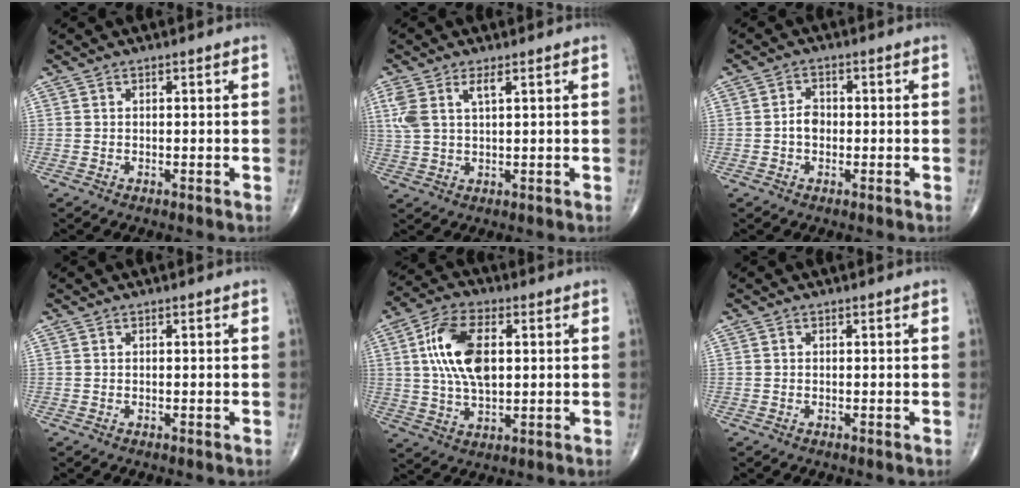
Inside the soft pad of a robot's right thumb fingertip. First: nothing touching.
{"total": 5.6, "force": [2.3, 2.1, 4.6], "torque": [-0.121, 0.004, 0.055]}
{"total": 2.9, "force": [-0.5, 2.2, 1.9], "torque": [-0.023, 0.009, -0.015]}
{"total": 0.0}
{"total": 13.4, "force": [2.4, 7.1, 11.1], "torque": [-0.209, 0.005, 0.044]}
{"total": 0.0}